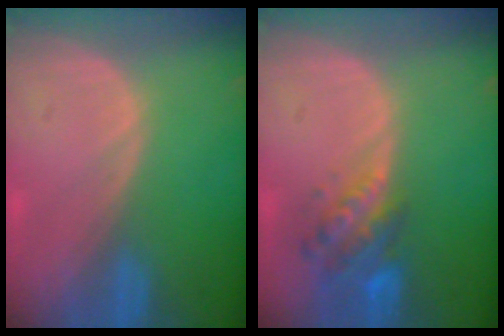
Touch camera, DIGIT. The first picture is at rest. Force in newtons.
{"total": 6.3, "press": 5.7, "slide": 2.5}